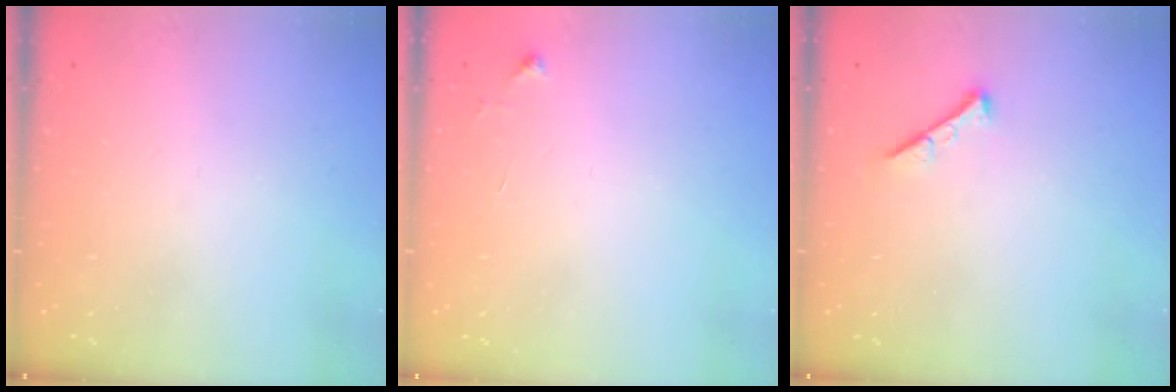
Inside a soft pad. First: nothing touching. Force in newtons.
{"total": 3.9, "press": 3.8, "slide": 0.6}
{"total": 0.0}